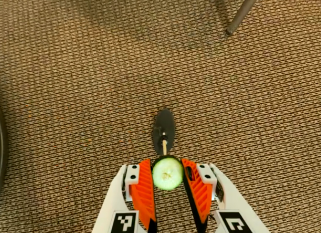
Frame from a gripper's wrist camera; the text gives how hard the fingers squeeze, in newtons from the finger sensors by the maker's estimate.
{"total": 8.3, "left": 8.2, "right": 8.4}